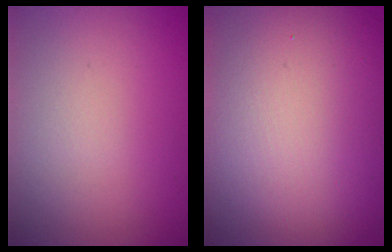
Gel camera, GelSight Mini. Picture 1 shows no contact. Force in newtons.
{"total": 18.4, "press": 18.4, "slide": 0.5}